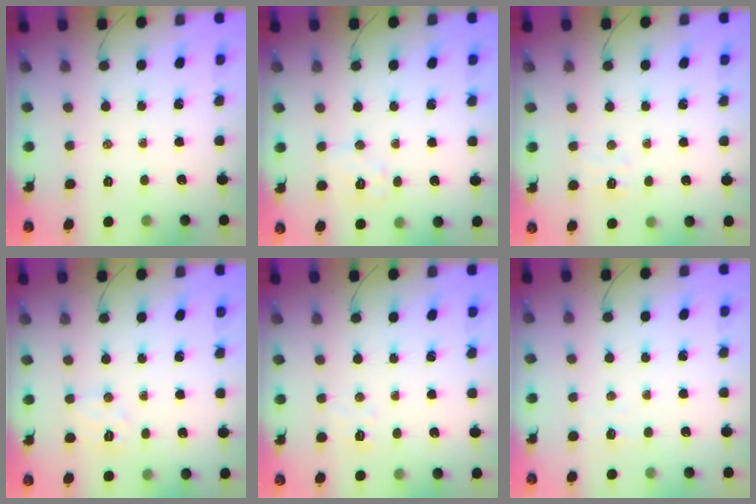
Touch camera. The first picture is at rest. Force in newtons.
{"total": 6.8, "press": 6.7, "slide": 1.0}
{"total": 5.0, "press": 4.9, "slide": 1.1}
{"total": 6.7, "press": 6.6, "slide": 1.1}
{"total": 3.6, "press": 3.4, "slide": 1.1}
{"total": 1.6, "press": 1.6, "slide": 0.5}